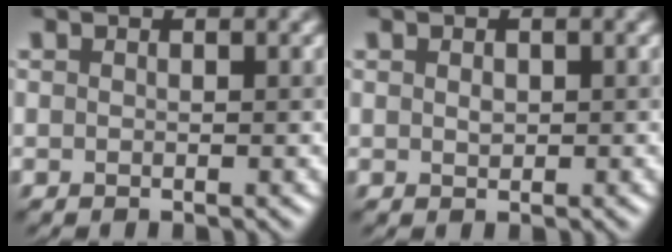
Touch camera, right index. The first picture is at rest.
{"total": 0.0}